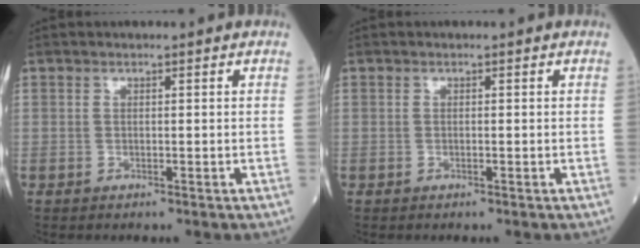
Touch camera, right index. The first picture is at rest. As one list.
[{"total": 0.0}]